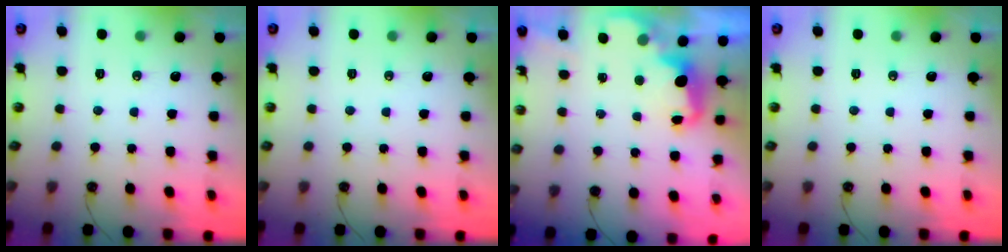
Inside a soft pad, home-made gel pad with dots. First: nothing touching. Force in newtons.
{"total": 0.0}
{"total": 2.6, "press": 2.5, "slide": 0.6}
{"total": 0.0}